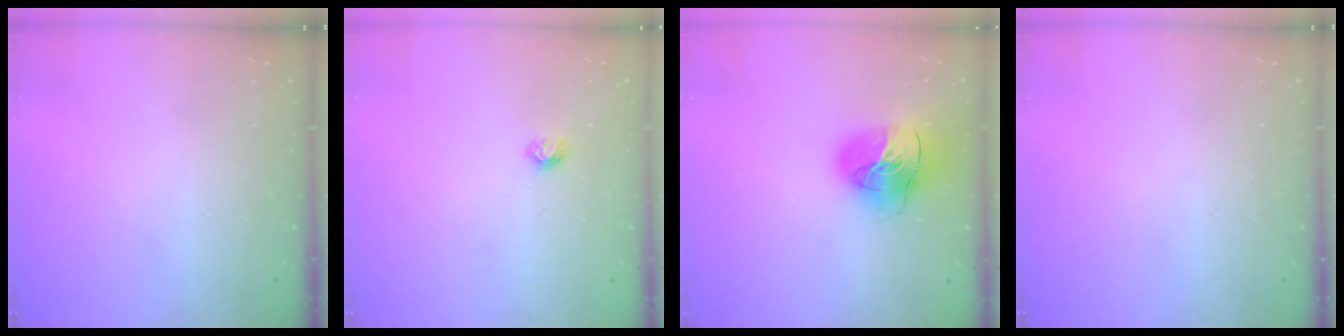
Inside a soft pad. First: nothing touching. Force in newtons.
{"total": 4.2, "press": 4.2, "slide": 0.4}
{"total": 18.0, "press": 17.9, "slide": 2.5}
{"total": 0.0}